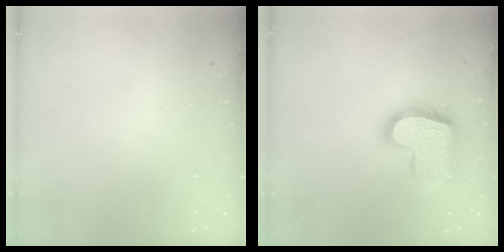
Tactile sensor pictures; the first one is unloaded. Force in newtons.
{"total": 18.0, "press": 17.9, "slide": 1.6}